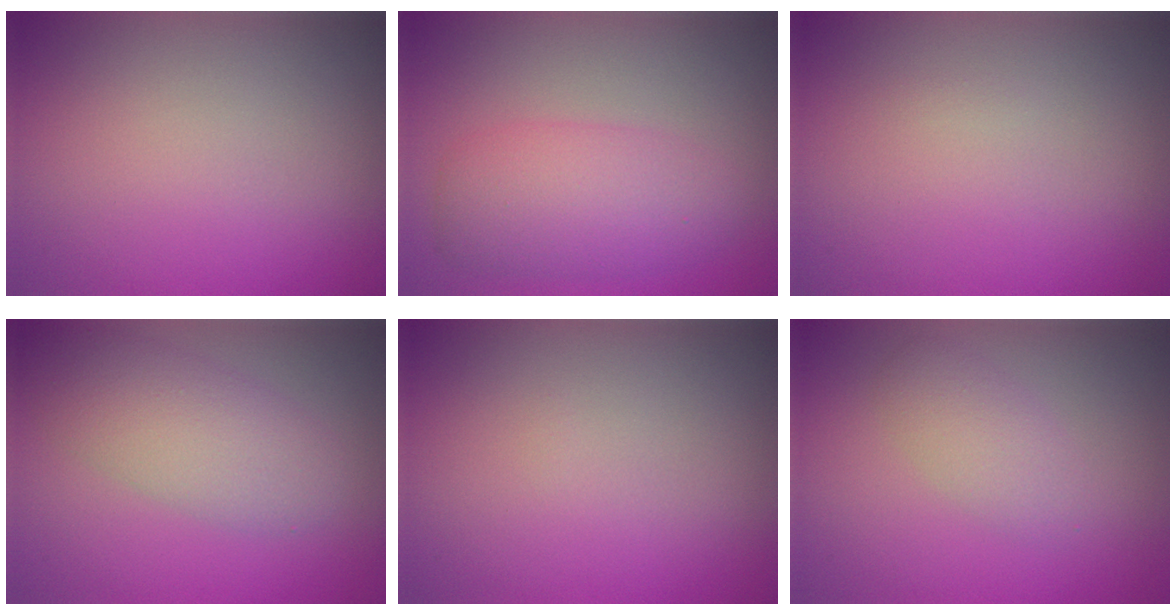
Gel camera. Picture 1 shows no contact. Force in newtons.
{"total": 4.5, "press": 4.5, "slide": 0.1}
{"total": 0.0}
{"total": 4.5, "press": 4.5, "slide": 0.4}
{"total": 0.0}
{"total": 2.2, "press": 2.2, "slide": 0.0}